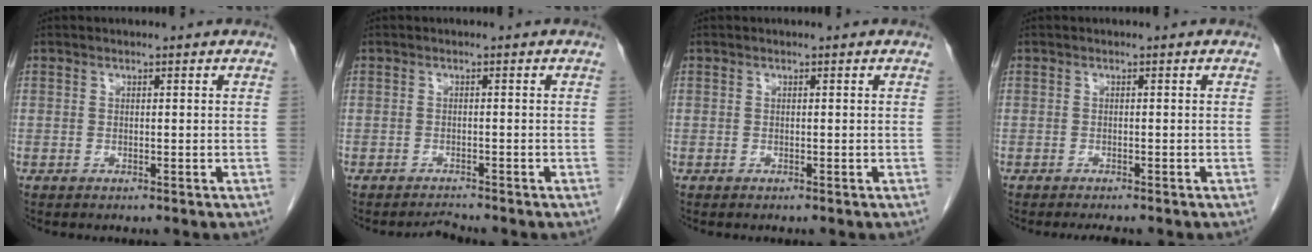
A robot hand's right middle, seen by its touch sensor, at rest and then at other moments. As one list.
[{"total": 1.2, "force": [-1.2, -0.3, -0.1], "torque": [-0.002, -0.012, -0.016]}, {"total": 0.0}, {"total": 2.7, "force": [-2.3, 0.4, 1.3], "torque": [-0.016, -0.007, -0.028]}]